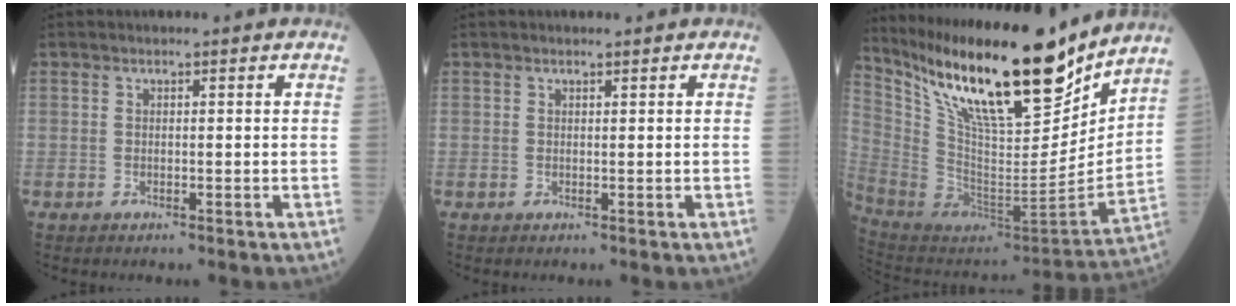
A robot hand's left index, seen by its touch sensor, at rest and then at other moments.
{"total": 0.6, "force": [0.6, 0.0, 0.2], "torque": [-0.007, 0.000, 0.010]}
{"total": 26.3, "force": [19.6, 5.0, 16.8], "torque": [-0.305, -0.022, 0.340]}